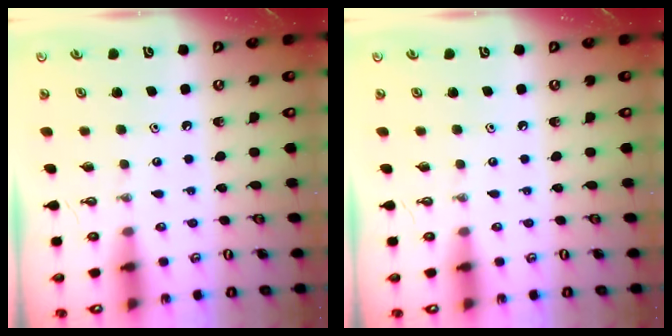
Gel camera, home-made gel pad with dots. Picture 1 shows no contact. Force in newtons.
{"total": 0.0}